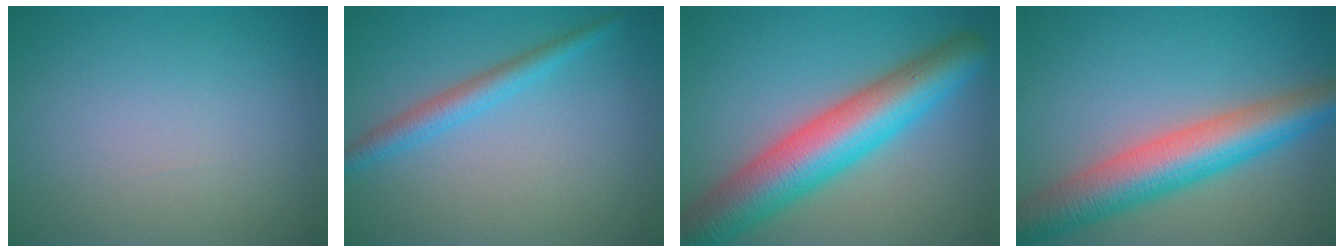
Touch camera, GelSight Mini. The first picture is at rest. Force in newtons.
{"total": 2.5, "press": 2.5, "slide": 0.1}
{"total": 9.7, "press": 9.7, "slide": 0.3}
{"total": 8.1, "press": 8.1, "slide": 0.4}